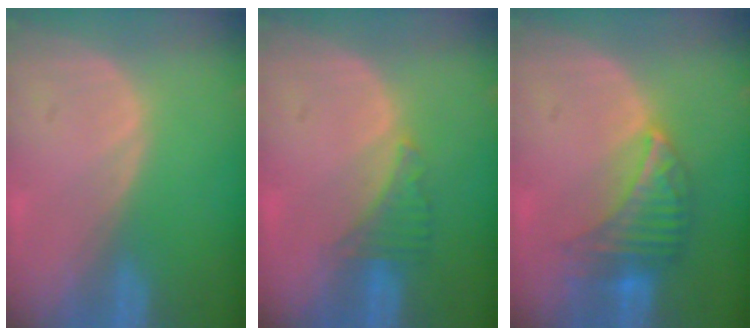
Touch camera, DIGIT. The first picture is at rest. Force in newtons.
{"total": 2.9, "press": 2.9, "slide": 0.6}
{"total": 6.8, "press": 6.6, "slide": 1.4}